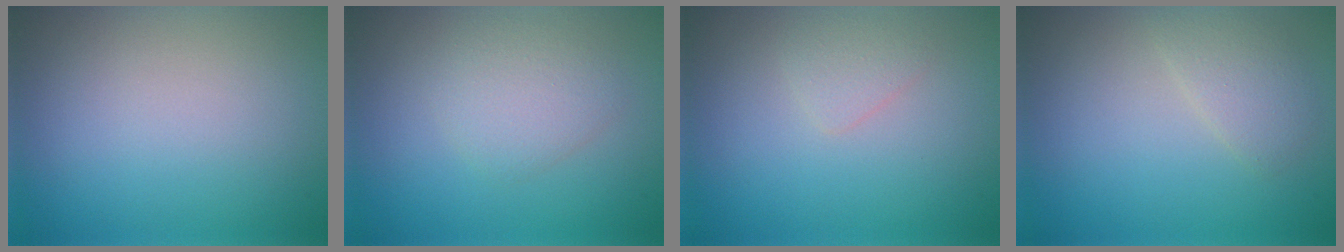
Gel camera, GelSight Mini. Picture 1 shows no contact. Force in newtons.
{"total": 2.4, "press": 2.4, "slide": 0.1}
{"total": 1.1, "press": 1.1, "slide": 0.1}
{"total": 1.8, "press": 1.8, "slide": 0.2}